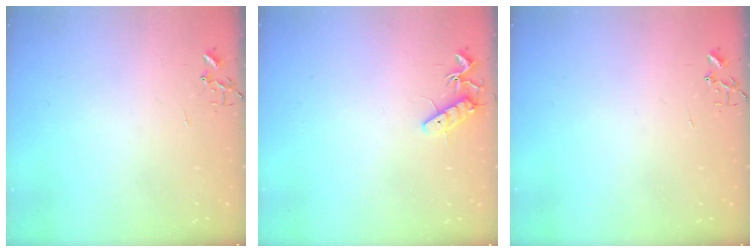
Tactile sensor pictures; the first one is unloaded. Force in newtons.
{"total": 10.7, "press": 10.7, "slide": 0.3}
{"total": 0.0}